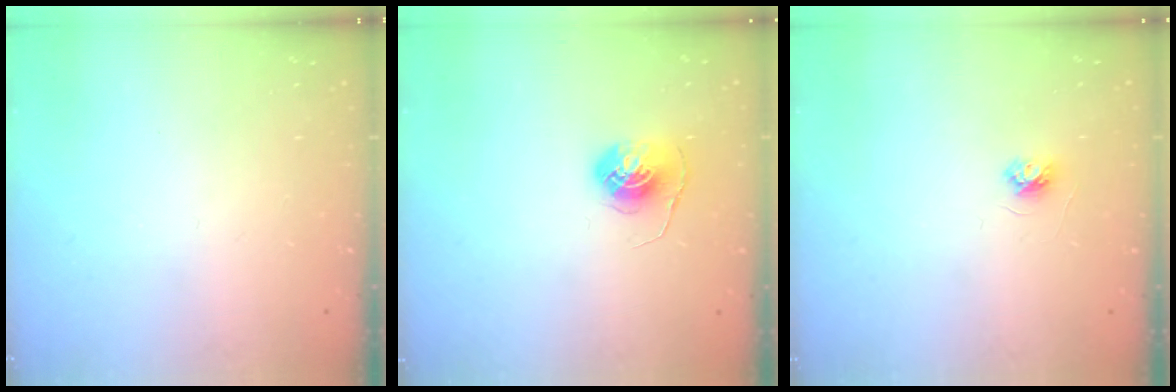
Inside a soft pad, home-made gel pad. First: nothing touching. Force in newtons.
{"total": 6.0, "press": 6.0, "slide": 0.3}
{"total": 3.8, "press": 3.7, "slide": 0.5}